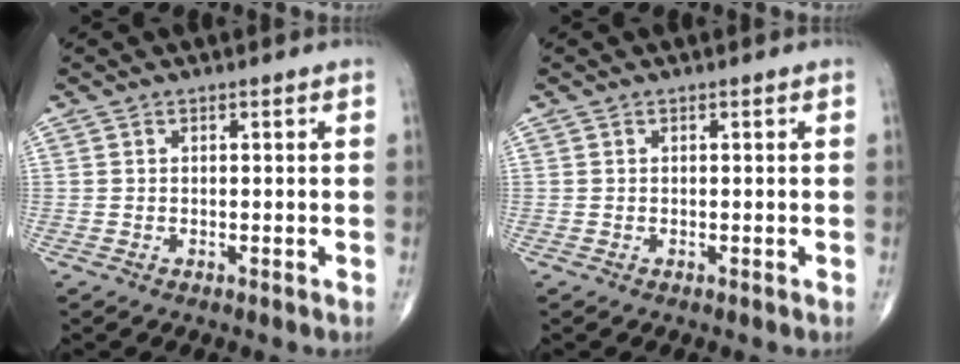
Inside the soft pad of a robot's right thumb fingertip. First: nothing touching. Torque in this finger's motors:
{"motor_torque": [0.00, 0.00, 0.00, 0.00, 0.00]}